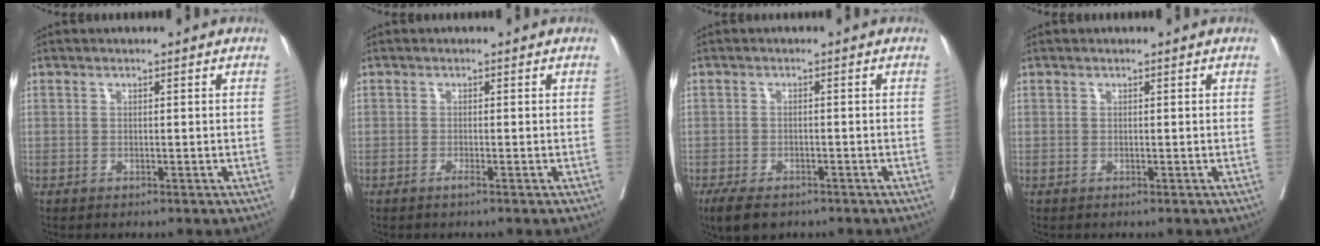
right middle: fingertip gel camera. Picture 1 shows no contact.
{"total": 0.8, "force": [-0.5, -0.2, 0.5], "torque": [-0.015, -0.003, -0.010]}
{"total": 5.4, "force": [-3.9, 2.3, 2.9], "torque": [-0.052, -0.010, -0.060]}
{"total": 0.0}